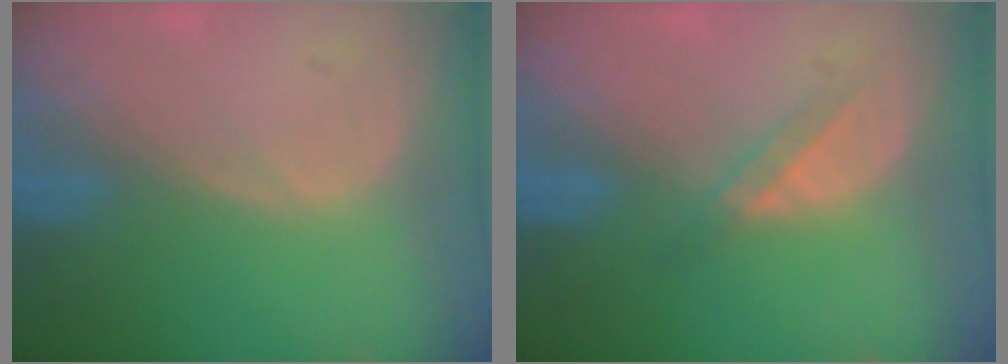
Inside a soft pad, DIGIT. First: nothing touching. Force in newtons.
{"total": 2.4, "press": 2.2, "slide": 1.1}